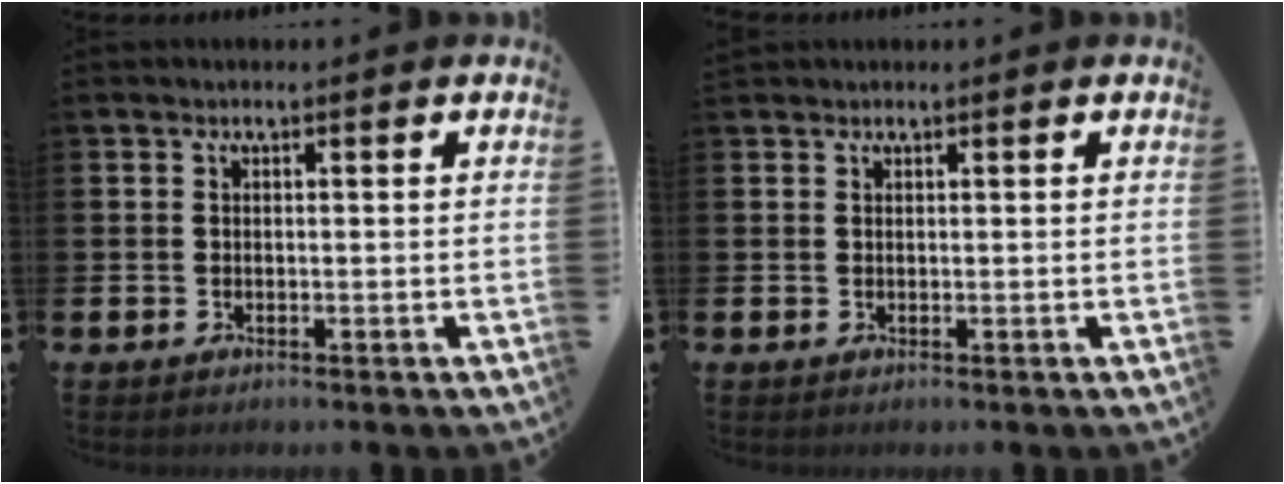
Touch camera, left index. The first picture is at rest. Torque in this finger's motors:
{"motor_torque": [-0.05, -0.05, -0.02, 0.01]}